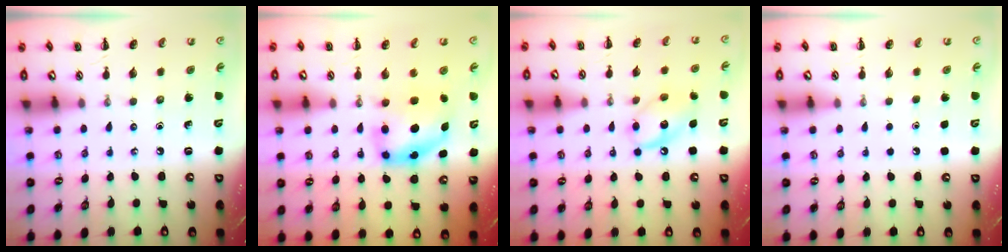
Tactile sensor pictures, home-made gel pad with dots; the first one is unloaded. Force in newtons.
{"total": 7.5, "press": 7.4, "slide": 1.3}
{"total": 11.7, "press": 11.6, "slide": 1.5}
{"total": 1.8, "press": 1.8, "slide": 0.1}